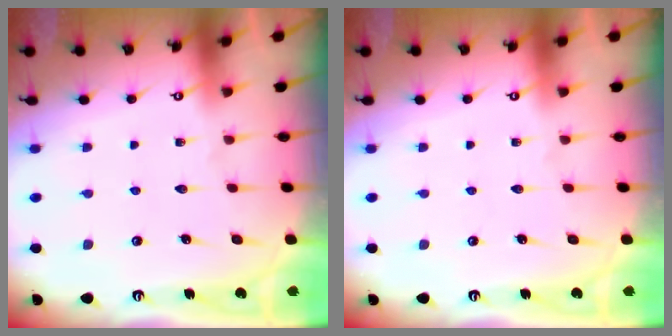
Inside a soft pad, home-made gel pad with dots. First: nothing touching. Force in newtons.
{"total": 0.0}